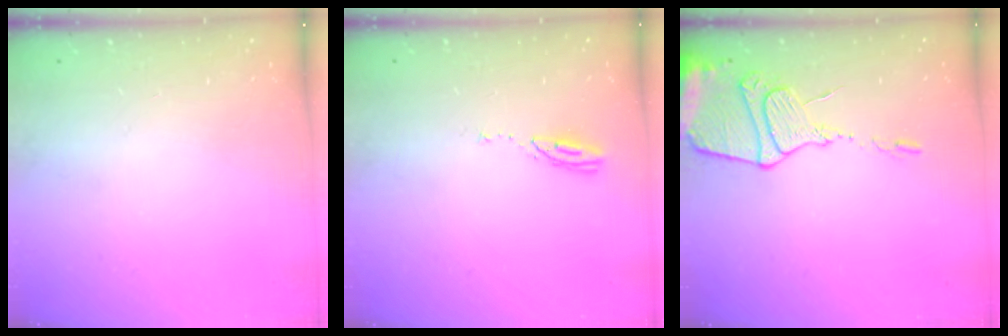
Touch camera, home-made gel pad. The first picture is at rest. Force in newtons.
{"total": 3.6, "press": 3.6, "slide": 0.3}
{"total": 14.1, "press": 14.0, "slide": 1.3}